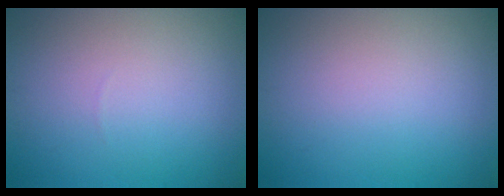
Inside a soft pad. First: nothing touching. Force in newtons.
{"total": 0.0}